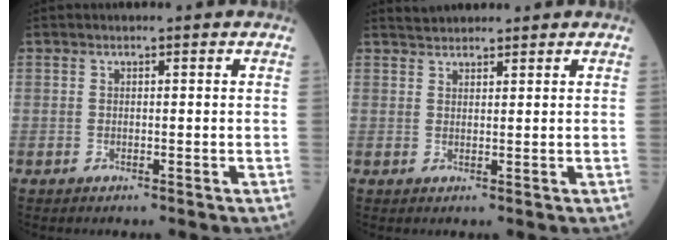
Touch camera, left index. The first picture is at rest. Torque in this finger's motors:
{"motor_torque": [0.28, -0.28, -0.02, 0.00]}